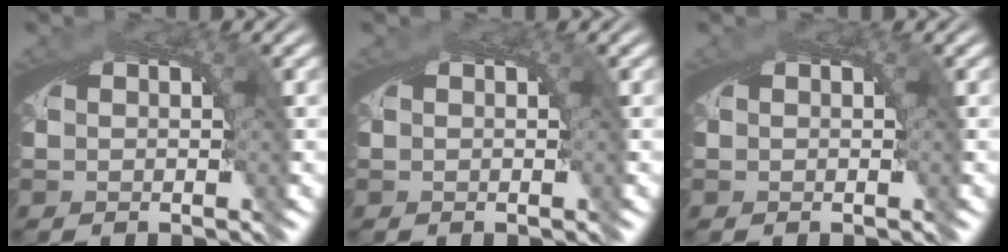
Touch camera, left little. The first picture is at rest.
{"total": 0.0}
{"total": 0.0}